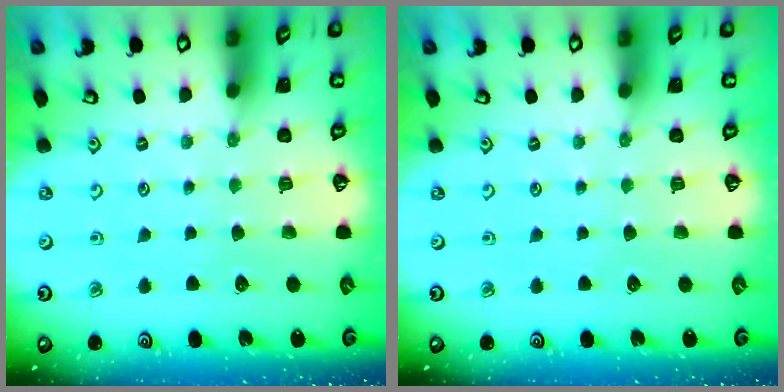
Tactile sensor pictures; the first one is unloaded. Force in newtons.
{"total": 0.0}